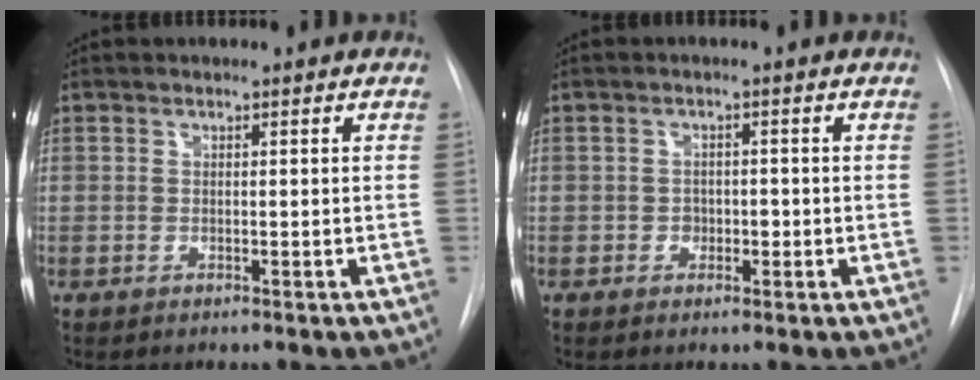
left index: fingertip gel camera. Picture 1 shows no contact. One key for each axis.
{"total": 1.6, "fx": -0.4, "fy": 1.3, "fz": 0.8, "tx": -0.009, "ty": 0.005, "tz": -0.005}